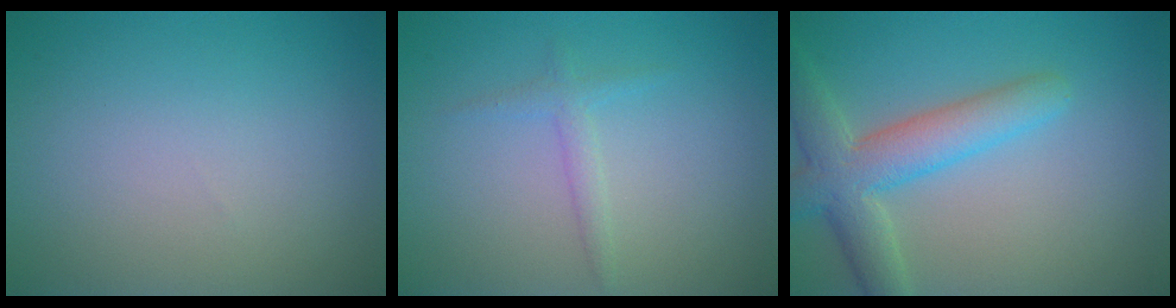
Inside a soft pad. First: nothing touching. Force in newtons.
{"total": 1.4, "press": 1.4, "slide": 0.1}
{"total": 5.4, "press": 5.4, "slide": 0.1}